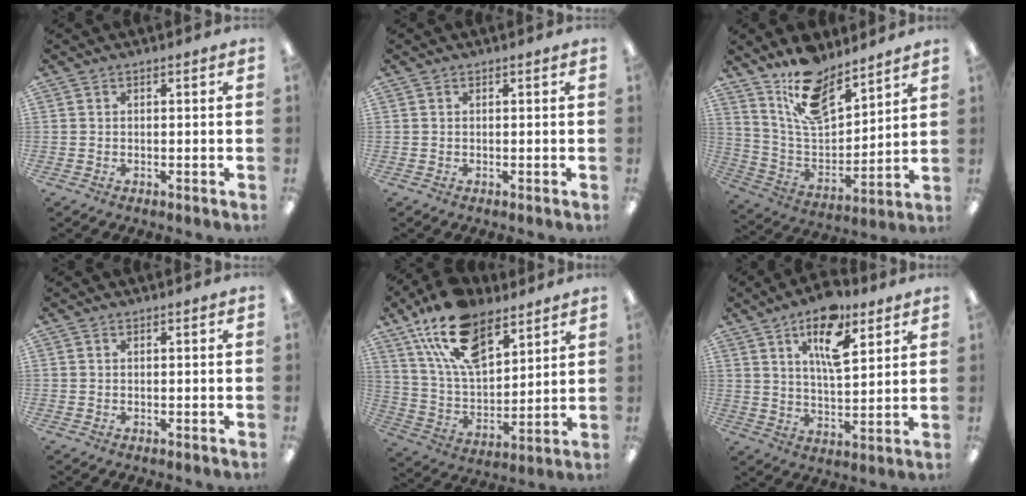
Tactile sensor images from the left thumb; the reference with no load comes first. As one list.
[{"total": 0.0}, {"total": 15.1, "force": [12.0, 6.1, 7.0], "torque": [-0.135, -0.074, 0.218]}, {"total": 0.0}, {"total": 18.9, "force": [11.9, 9.6, 11.0], "torque": [-0.207, -0.047, 0.218]}, {"total": 13.3, "force": [7.9, 5.6, 9.1], "torque": [-0.136, -0.033, 0.130]}]